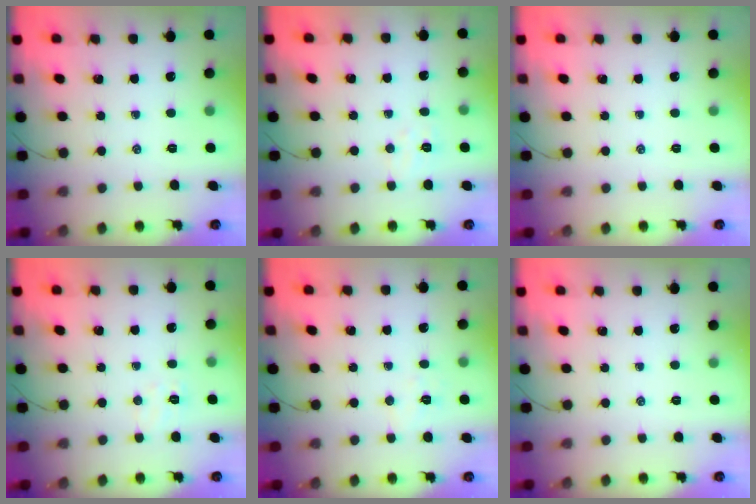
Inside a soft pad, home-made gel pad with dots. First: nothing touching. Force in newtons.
{"total": 4.1, "press": 4.0, "slide": 0.8}
{"total": 0.0}
{"total": 4.9, "press": 4.8, "slide": 1.2}
{"total": 4.3, "press": 4.2, "slide": 0.8}
{"total": 0.0}